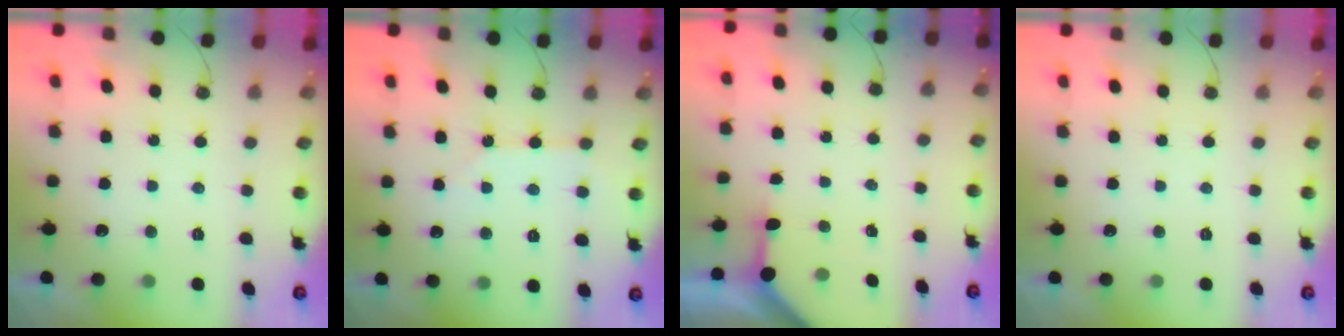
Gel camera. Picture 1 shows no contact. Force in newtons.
{"total": 3.0, "press": 3.0, "slide": 0.4}
{"total": 3.3, "press": 3.3, "slide": 0.3}
{"total": 0.0}